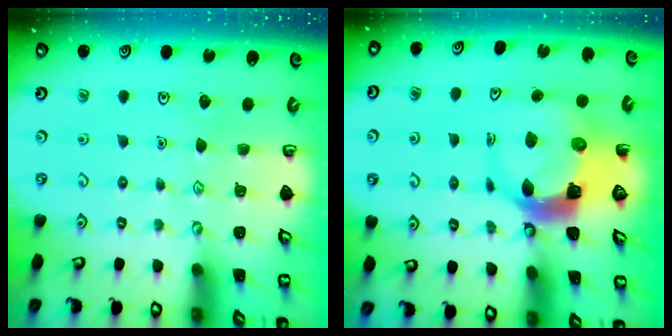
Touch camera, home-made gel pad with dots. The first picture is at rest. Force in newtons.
{"total": 7.1, "press": 7.0, "slide": 1.1}